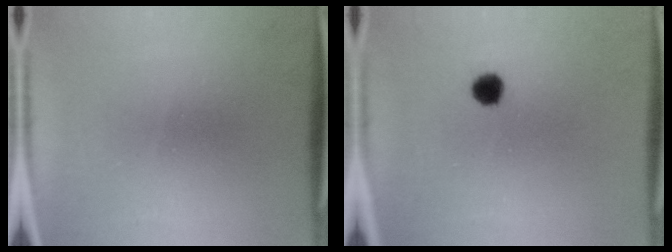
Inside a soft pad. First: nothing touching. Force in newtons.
{"total": 3.0}